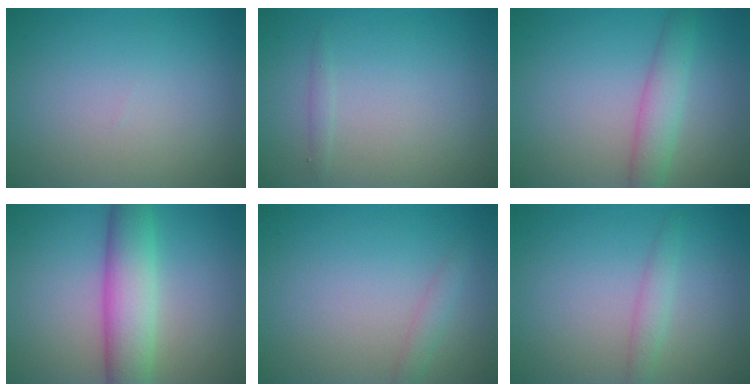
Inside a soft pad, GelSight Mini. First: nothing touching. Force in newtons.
{"total": 0.6, "press": 0.6, "slide": 0.0}
{"total": 3.2, "press": 3.2, "slide": 0.1}
{"total": 6.2, "press": 6.2, "slide": 0.1}
{"total": 1.2, "press": 1.2, "slide": 0.2}
{"total": 1.5, "press": 1.5, "slide": 0.1}